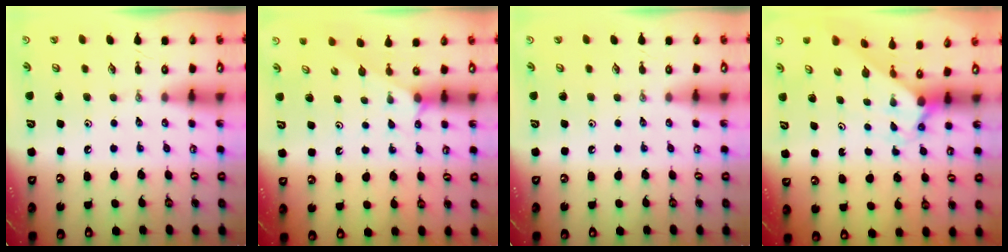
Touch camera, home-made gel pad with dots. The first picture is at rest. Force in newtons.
{"total": 2.3, "press": 2.3, "slide": 0.4}
{"total": 0.0}
{"total": 2.0, "press": 2.0, "slide": 0.2}